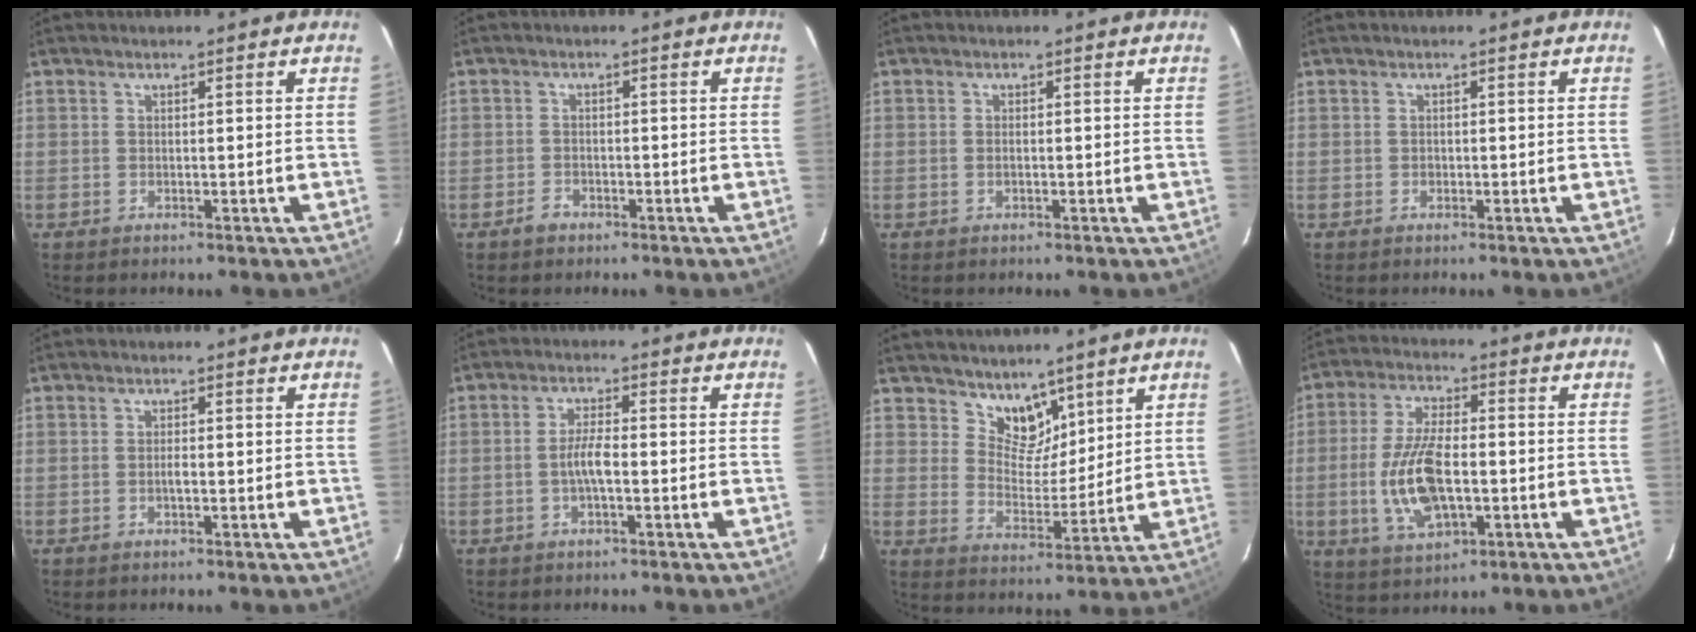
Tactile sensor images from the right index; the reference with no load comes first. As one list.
[{"total": 2.2, "force": [-1.4, 1.6, 0.4], "torque": [-0.009, 0.004, -0.024]}, {"total": 0.7, "force": [-0.2, 0.4, 0.6], "torque": [-0.013, -0.001, -0.003]}, {"total": 0.5, "force": [-0.2, 0.5, 0.0], "torque": [0.003, -0.002, -0.002]}, {"total": 1.2, "force": [-0.4, 0.4, 1.1], "torque": [-0.020, 0.000, -0.007]}, {"total": 3.9, "force": [-1.1, 0.8, 3.7], "torque": [-0.075, 0.005, -0.020]}, {"total": 6.9, "force": [5.3, 3.9, 2.3], "torque": [-0.025, -0.010, 0.096]}, {"total": 12.5, "force": [-2.4, 5.7, 10.9], "torque": [-0.226, -0.005, -0.038]}]